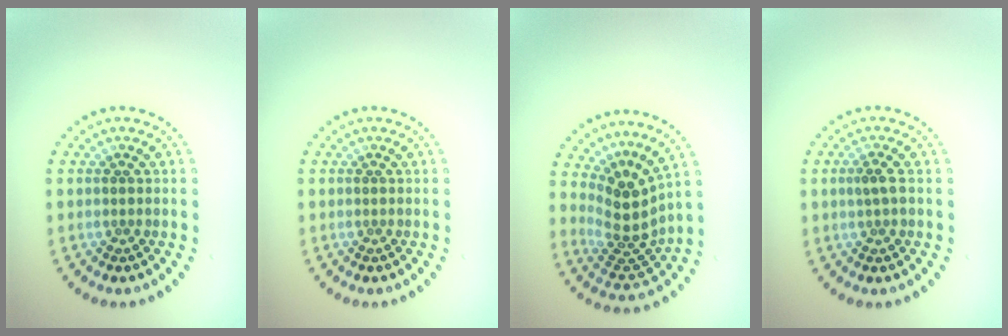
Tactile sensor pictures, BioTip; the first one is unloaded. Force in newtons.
{"total": 0.0}
{"total": 4.1, "press": 2.8, "slide": 2.9}
{"total": 1.2, "press": 1.2, "slide": 0.3}